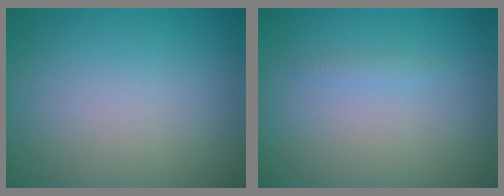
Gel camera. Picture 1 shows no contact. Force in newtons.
{"total": 0.7, "press": 0.7, "slide": 0.0}